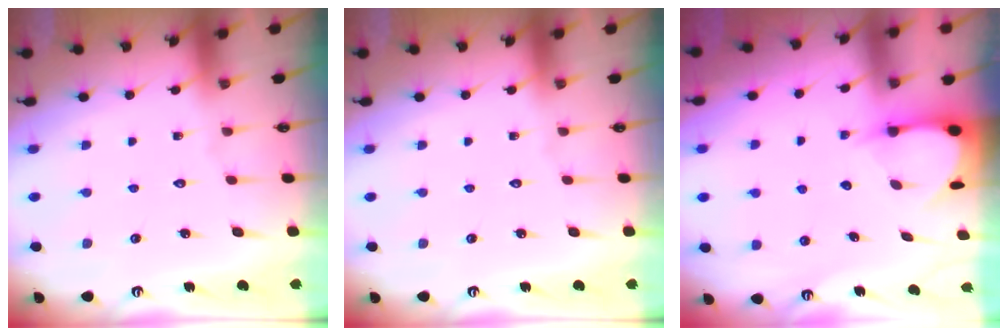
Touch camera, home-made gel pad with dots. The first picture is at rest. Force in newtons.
{"total": 0.0}
{"total": 3.4, "press": 3.4, "slide": 0.3}